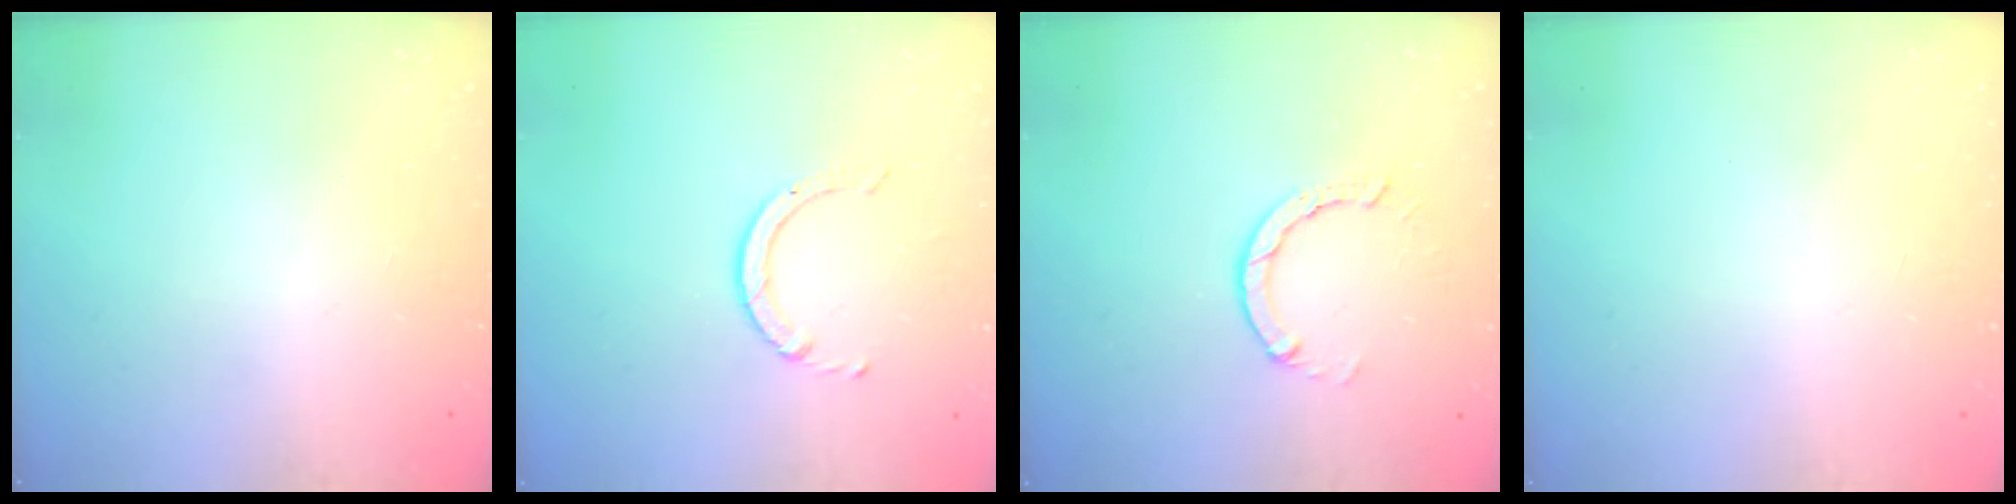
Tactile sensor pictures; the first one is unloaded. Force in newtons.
{"total": 2.5, "press": 2.5, "slide": 0.2}
{"total": 3.2, "press": 3.1, "slide": 0.4}
{"total": 2.6, "press": 2.6, "slide": 0.2}